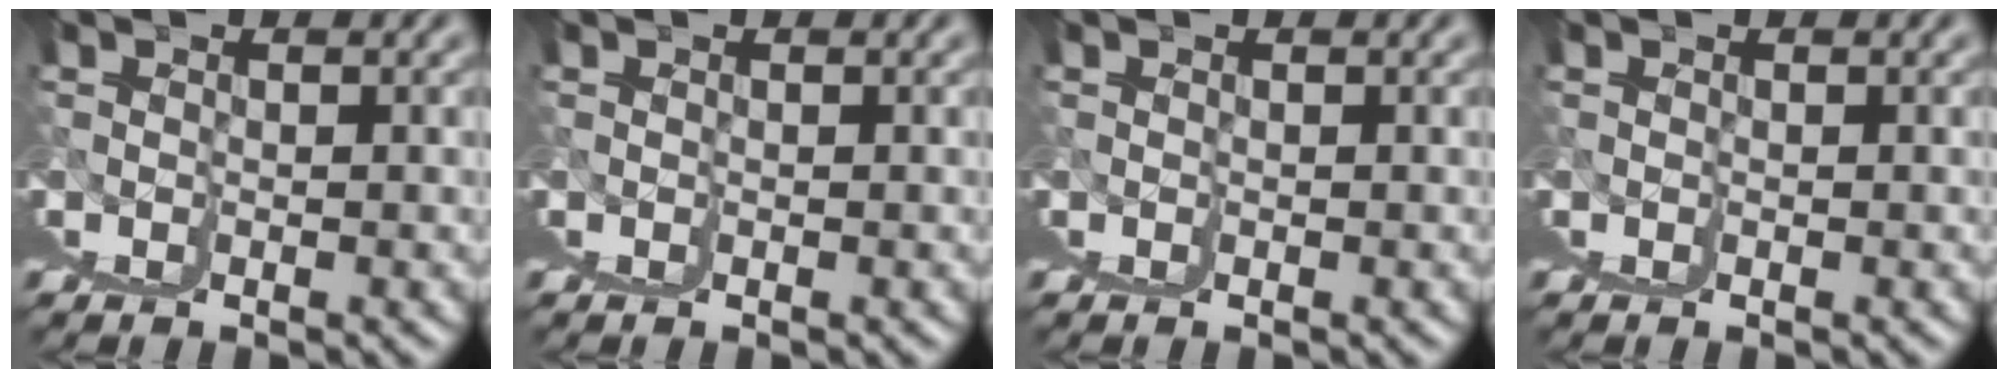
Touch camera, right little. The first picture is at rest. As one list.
[{"total": 0.0}, {"total": 0.0}, {"total": 0.0}]